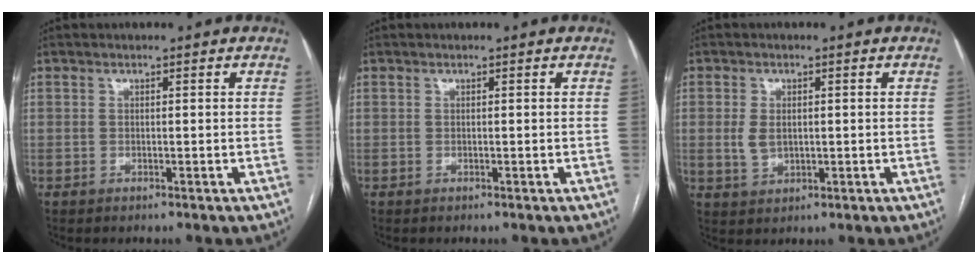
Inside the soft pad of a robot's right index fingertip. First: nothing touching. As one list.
[{"total": 0.0}, {"total": 3.5, "force": [0.1, 2.3, 2.7], "torque": [-0.057, 0.002, 0.009]}]